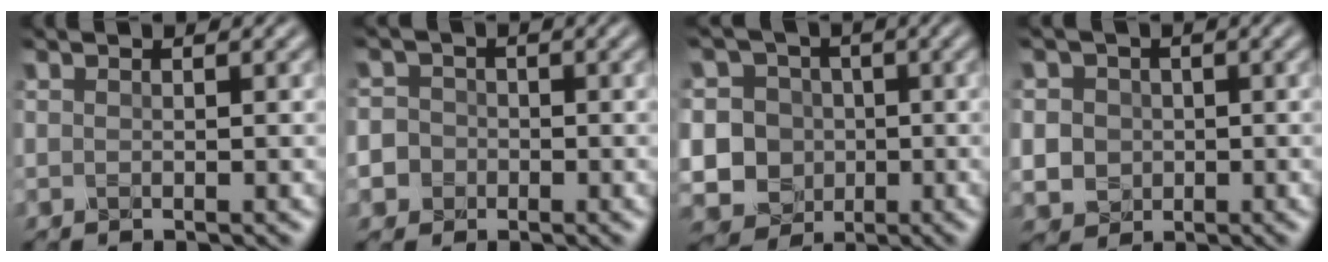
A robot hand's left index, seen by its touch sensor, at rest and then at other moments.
{"total": 5.8, "force": [-2.0, 5.3, 1.3], "torque": [-0.021, 0.002, -0.064]}
{"total": 12.1, "force": [-1.6, 11.5, 3.4], "torque": [-0.094, 0.006, -0.050]}
{"total": 5.2, "force": [0.2, 4.8, 1.8], "torque": [-0.034, 0.022, -0.007]}